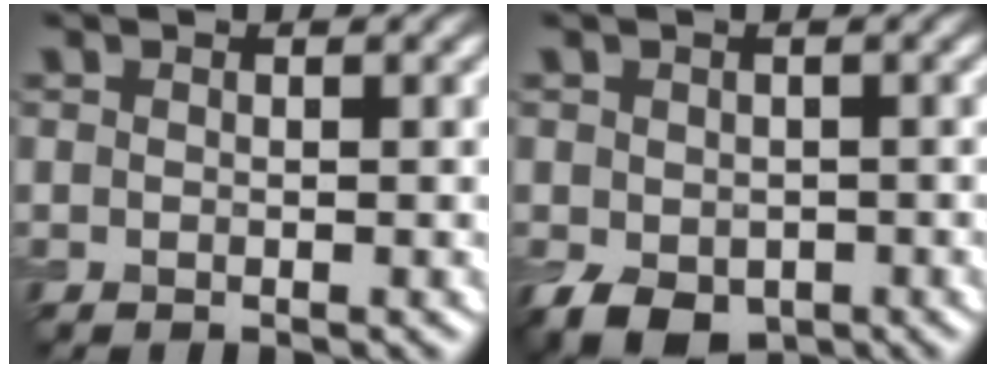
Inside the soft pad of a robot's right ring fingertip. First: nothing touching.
{"total": 4.1, "force": [-1.5, 2.9, 2.5], "torque": [-0.046, -0.017, -0.023]}